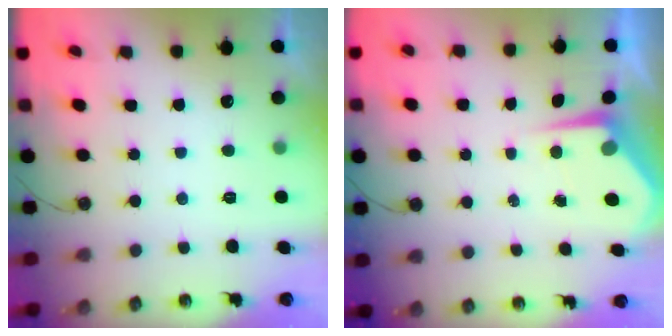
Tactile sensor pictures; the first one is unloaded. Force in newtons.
{"total": 4.9, "press": 4.9, "slide": 0.3}